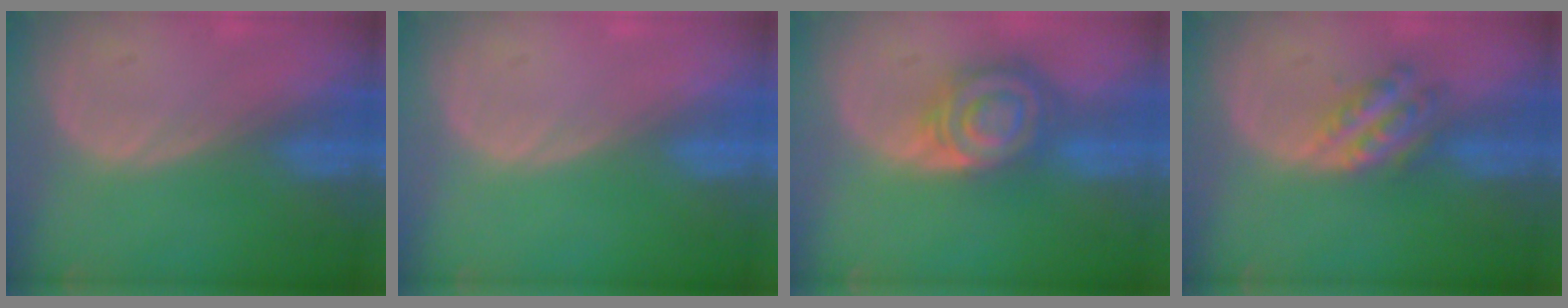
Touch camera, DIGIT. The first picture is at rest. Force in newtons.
{"total": 0.0}
{"total": 8.4, "press": 7.2, "slide": 4.3}
{"total": 5.4, "press": 5.0, "slide": 2.2}